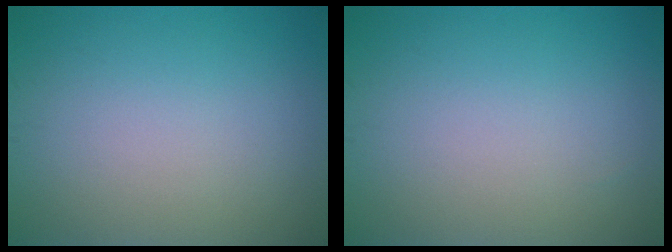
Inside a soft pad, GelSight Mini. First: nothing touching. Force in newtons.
{"total": 0.0}